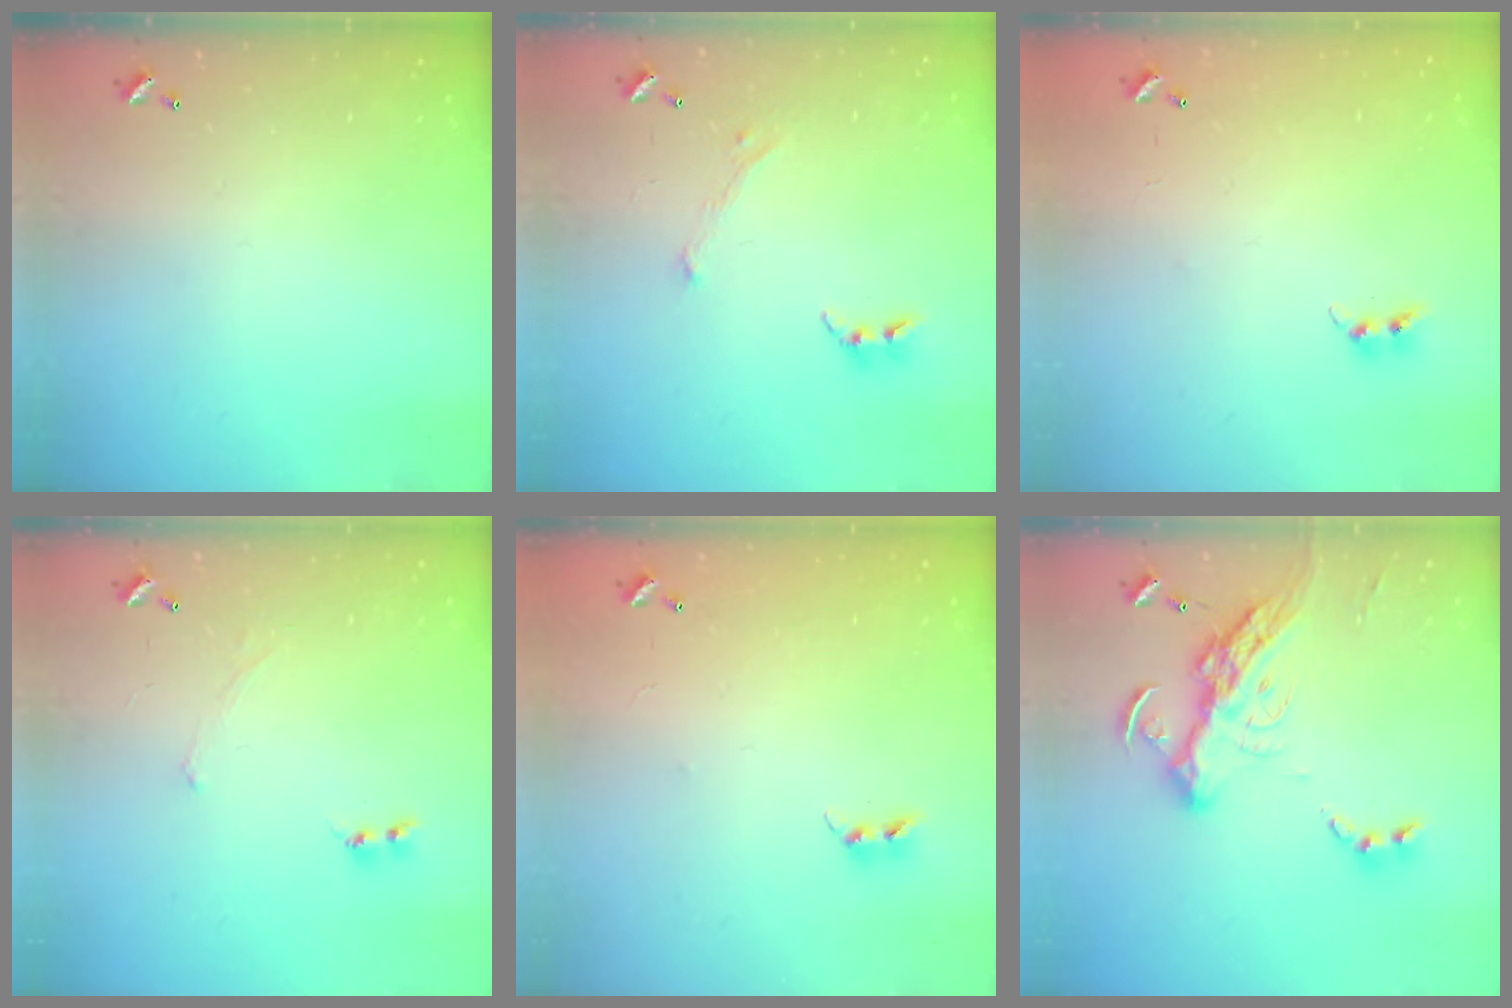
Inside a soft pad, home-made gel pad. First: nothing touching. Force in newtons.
{"total": 1.7, "press": 1.6, "slide": 0.5}
{"total": 7.6, "press": 7.6, "slide": 0.5}
{"total": 0.7, "press": 0.4, "slide": 0.5}
{"total": 7.8, "press": 7.8, "slide": 0.4}
{"total": 21.4, "press": 21.3, "slide": 1.9}